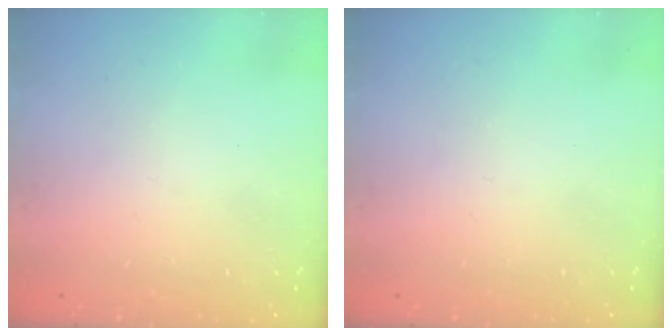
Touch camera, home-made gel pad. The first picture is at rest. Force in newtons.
{"total": 0.0}